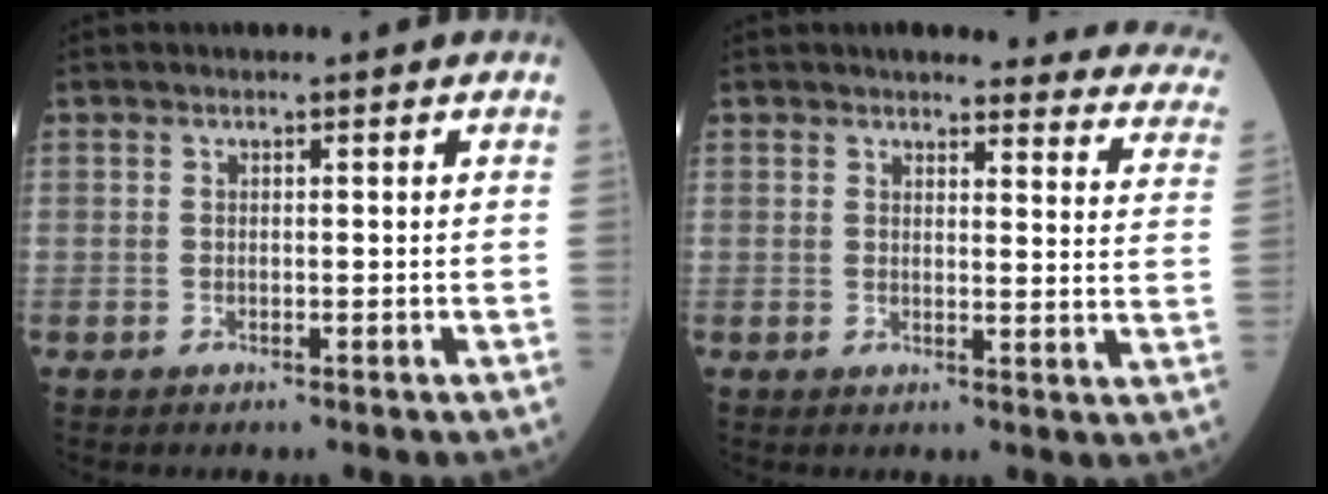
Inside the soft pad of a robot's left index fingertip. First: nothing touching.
{"total": 19.5, "force": [18.0, 3.5, 6.5], "torque": [-0.050, -0.056, 0.178]}